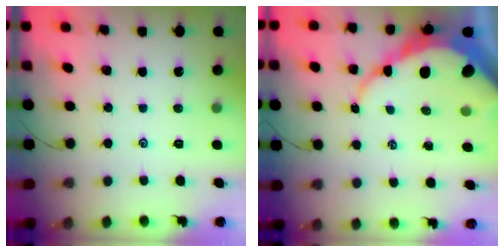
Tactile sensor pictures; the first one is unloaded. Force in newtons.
{"total": 15.1, "press": 15.0, "slide": 1.4}